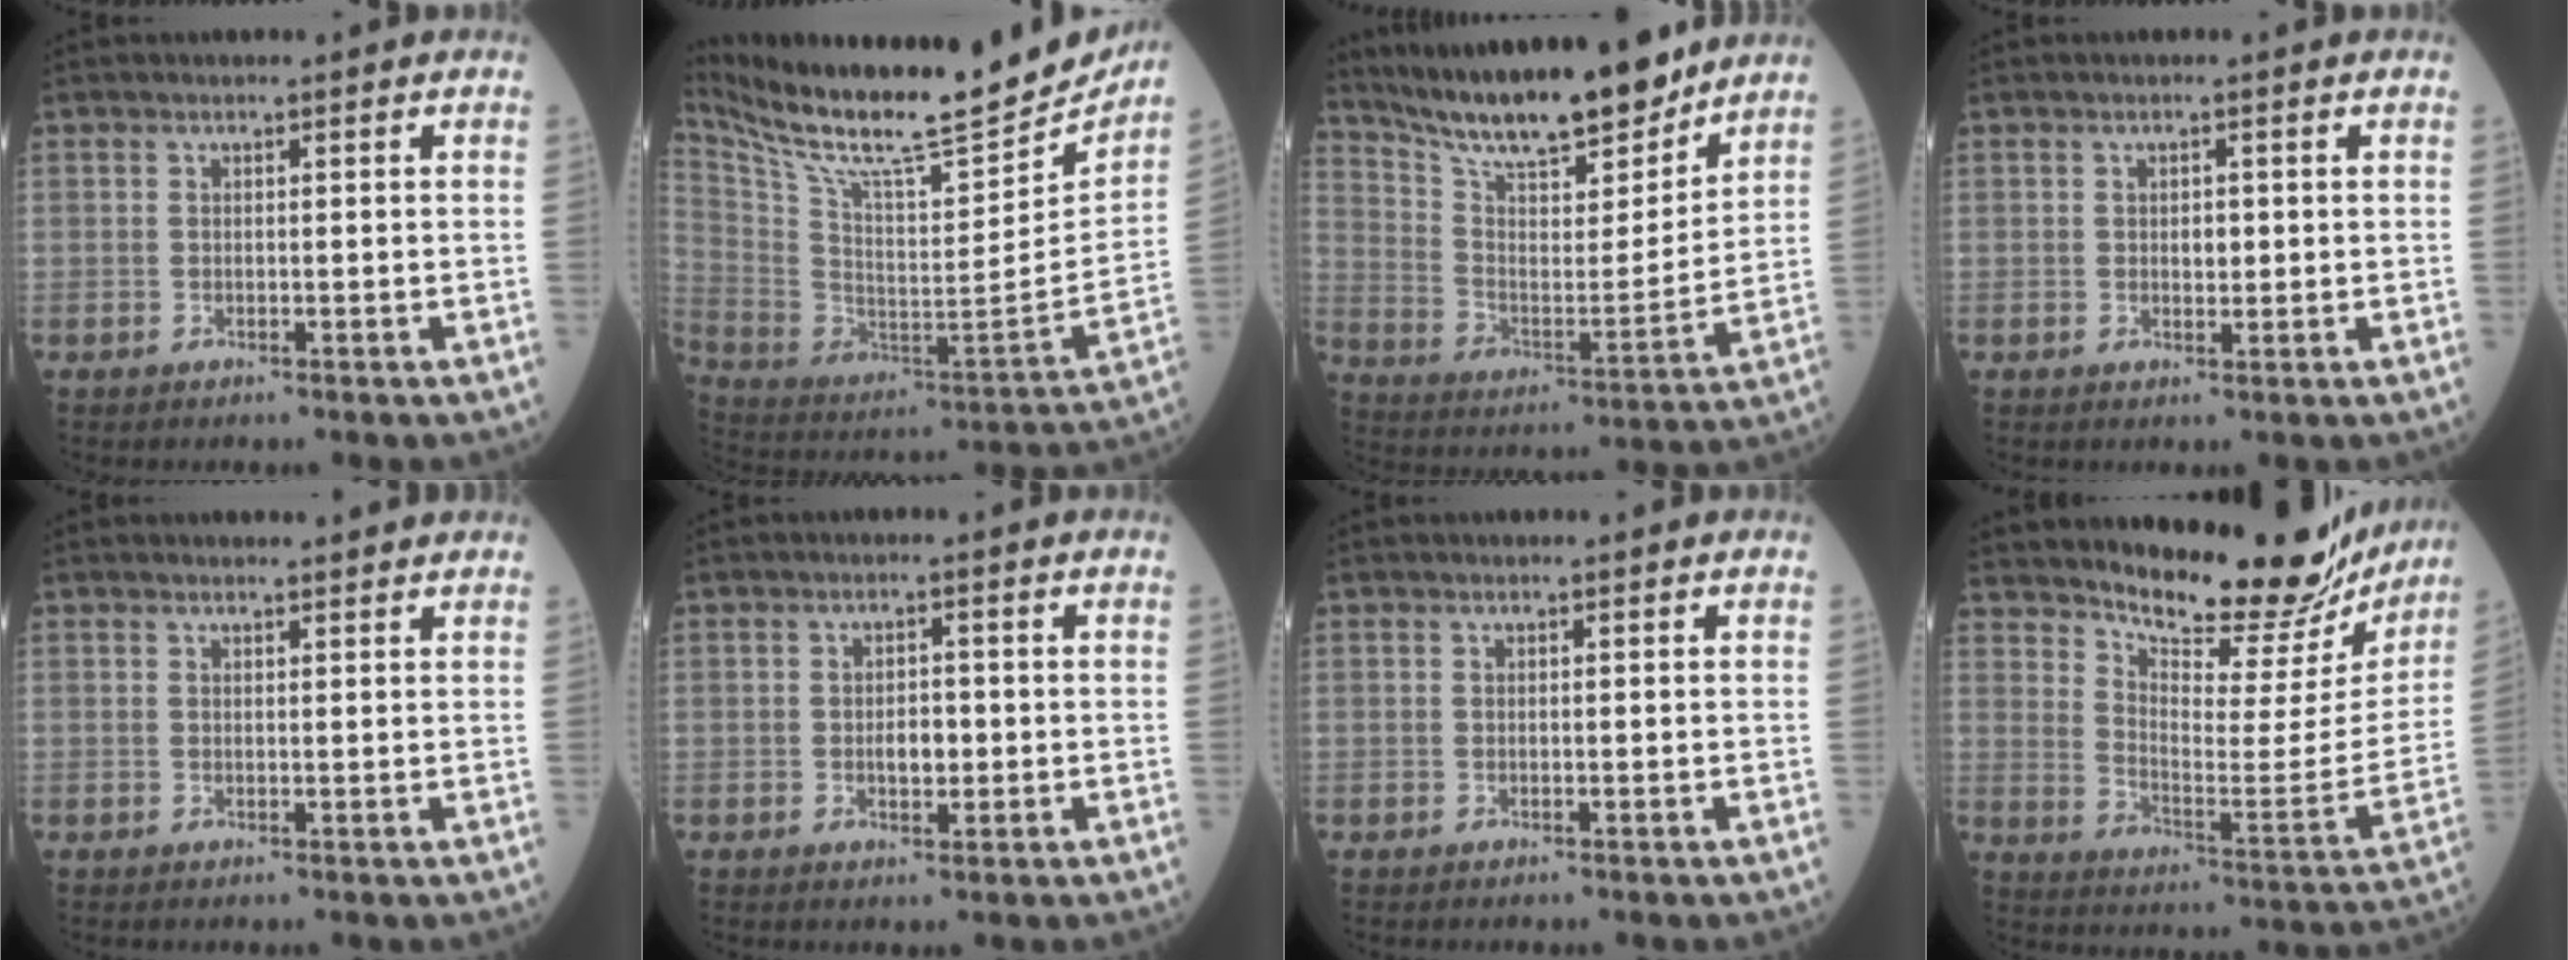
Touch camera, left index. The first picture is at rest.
{"total": 27.1, "force": [24.0, 4.2, 11.9], "torque": [-0.233, -0.057, 0.369]}
{"total": 19.0, "force": [16.5, 3.0, 8.9], "torque": [-0.156, -0.010, 0.279]}
{"total": 1.6, "force": [0.2, 0.9, 1.3], "torque": [-0.021, 0.000, 0.005]}
{"total": 3.2, "force": [3.1, 0.4, 0.6], "torque": [-0.014, 0.007, 0.035]}
{"total": 2.7, "force": [-0.3, 1.4, 2.2], "torque": [-0.038, 0.002, -0.003]}
{"total": 0.0}
{"total": 20.8, "force": [19.2, 4.4, 6.7], "torque": [-0.097, -0.071, 0.256]}